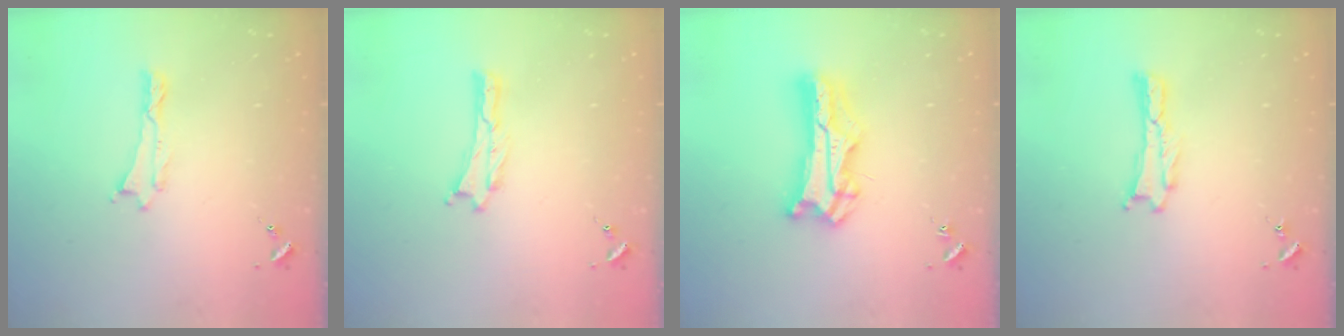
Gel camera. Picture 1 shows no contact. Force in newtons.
{"total": 0.0}
{"total": 9.2, "press": 9.2, "slide": 1.0}
{"total": 0.0}